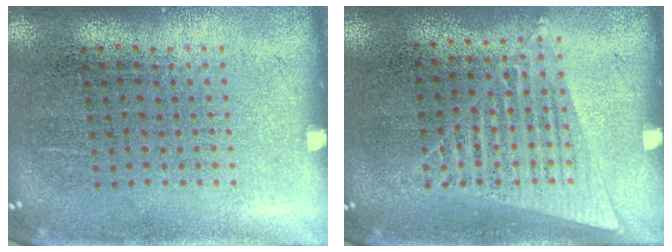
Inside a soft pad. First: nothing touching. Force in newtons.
{"total": 1.3, "press": 1.2, "slide": 0.6}